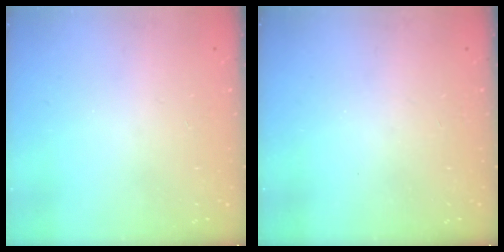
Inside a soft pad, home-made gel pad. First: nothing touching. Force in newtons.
{"total": 0.0}